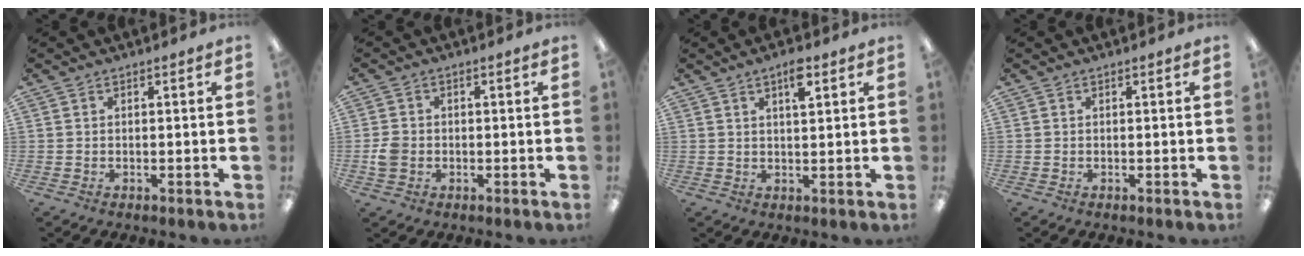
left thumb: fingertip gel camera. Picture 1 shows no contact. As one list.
[{"total": 3.5, "force": [-0.8, 3.0, 1.7], "torque": [-0.027, 0.007, -0.013]}, {"total": 4.8, "force": [2.9, 1.4, 3.6], "torque": [-0.054, -0.005, 0.044]}, {"total": 0.0}]